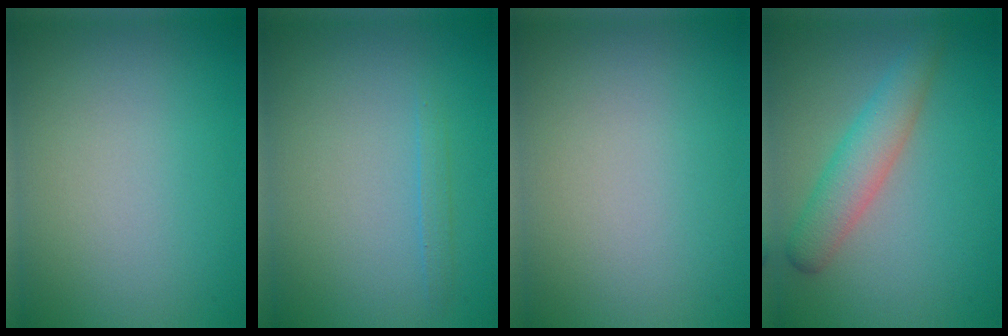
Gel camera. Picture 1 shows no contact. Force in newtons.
{"total": 0.9, "press": 0.9, "slide": 0.1}
{"total": 0.0}
{"total": 3.7, "press": 3.7, "slide": 0.1}